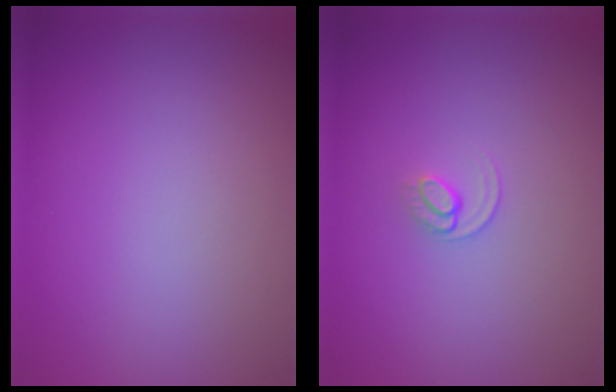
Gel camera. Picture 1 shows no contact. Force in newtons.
{"total": 1.0, "press": 0.6, "slide": 0.8}